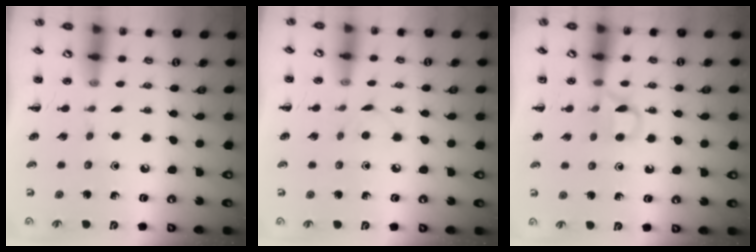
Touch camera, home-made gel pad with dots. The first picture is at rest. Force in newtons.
{"total": 2.9, "press": 2.8, "slide": 1.0}
{"total": 5.4, "press": 5.2, "slide": 1.4}